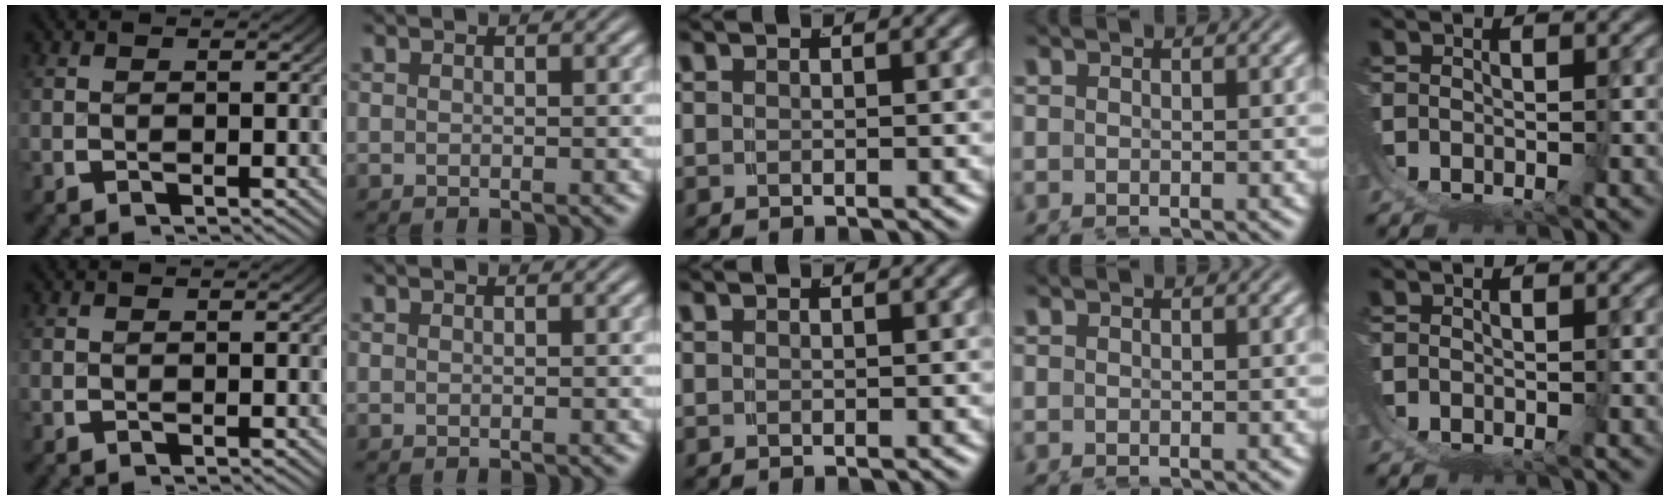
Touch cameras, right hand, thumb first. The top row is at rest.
{}